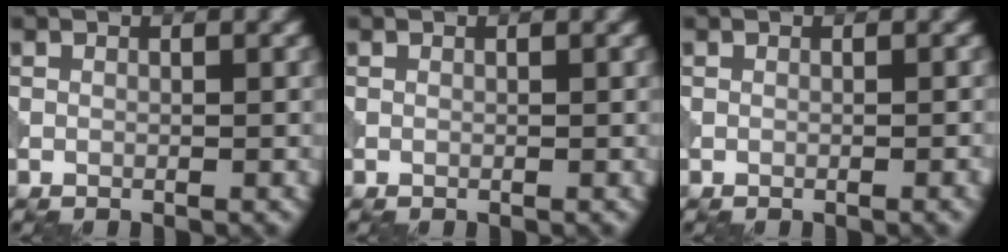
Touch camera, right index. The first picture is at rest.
{"total": 0.0}
{"total": 0.9, "force": [-0.3, 0.2, 0.8], "torque": [-0.010, 0.001, -0.006]}